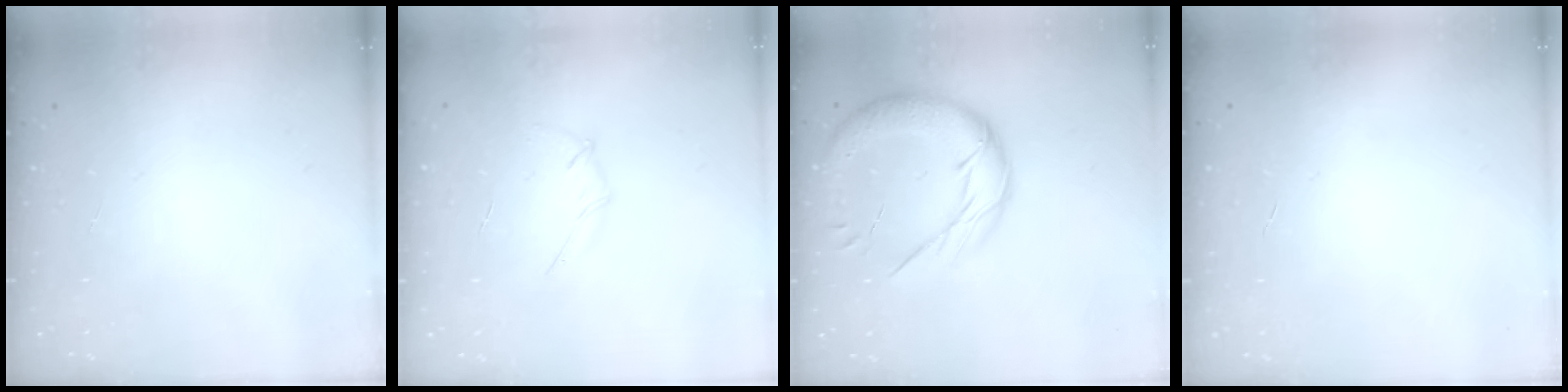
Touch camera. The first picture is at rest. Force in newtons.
{"total": 3.3, "press": 3.2, "slide": 0.9}
{"total": 16.6, "press": 16.4, "slide": 2.3}
{"total": 0.0}